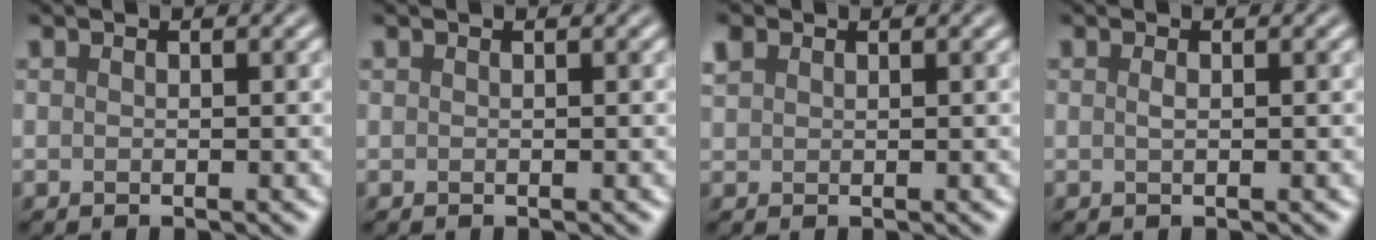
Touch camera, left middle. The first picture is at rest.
{"total": 0.0}
{"total": 1.5, "force": [0.9, 1.0, 0.5], "torque": [-0.013, 0.007, 0.019]}
{"total": 0.6, "force": [0.1, 0.2, 0.6], "torque": [-0.013, 0.003, 0.003]}